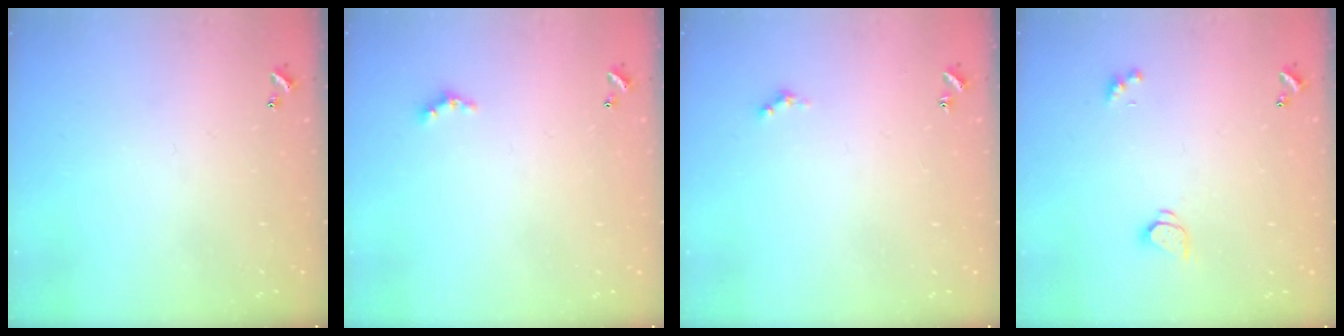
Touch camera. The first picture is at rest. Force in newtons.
{"total": 2.3, "press": 2.3, "slide": 0.4}
{"total": 1.4, "press": 1.3, "slide": 0.4}
{"total": 1.6, "press": 1.6, "slide": 0.3}